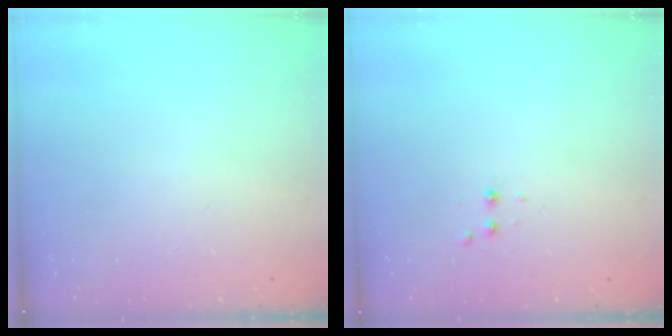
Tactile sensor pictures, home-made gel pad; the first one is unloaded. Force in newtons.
{"total": 2.5, "press": 2.4, "slide": 0.5}